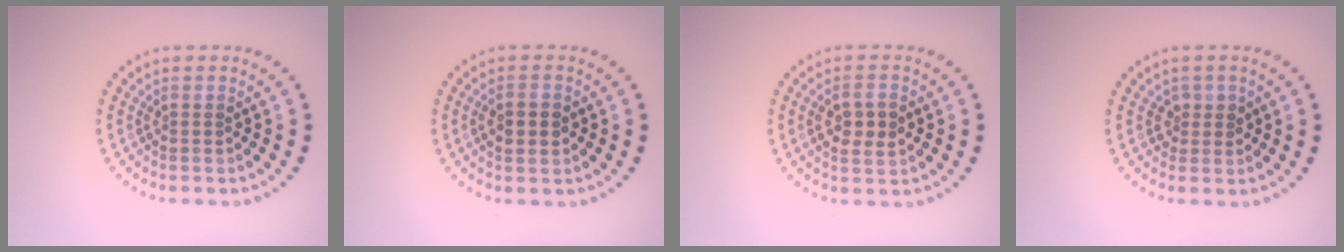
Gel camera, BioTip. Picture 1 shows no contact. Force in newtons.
{"total": 2.4, "press": 2.4, "slide": 0.0}
{"total": 3.0, "press": 3.0, "slide": 0.2}
{"total": 1.4, "press": 1.2, "slide": 0.6}